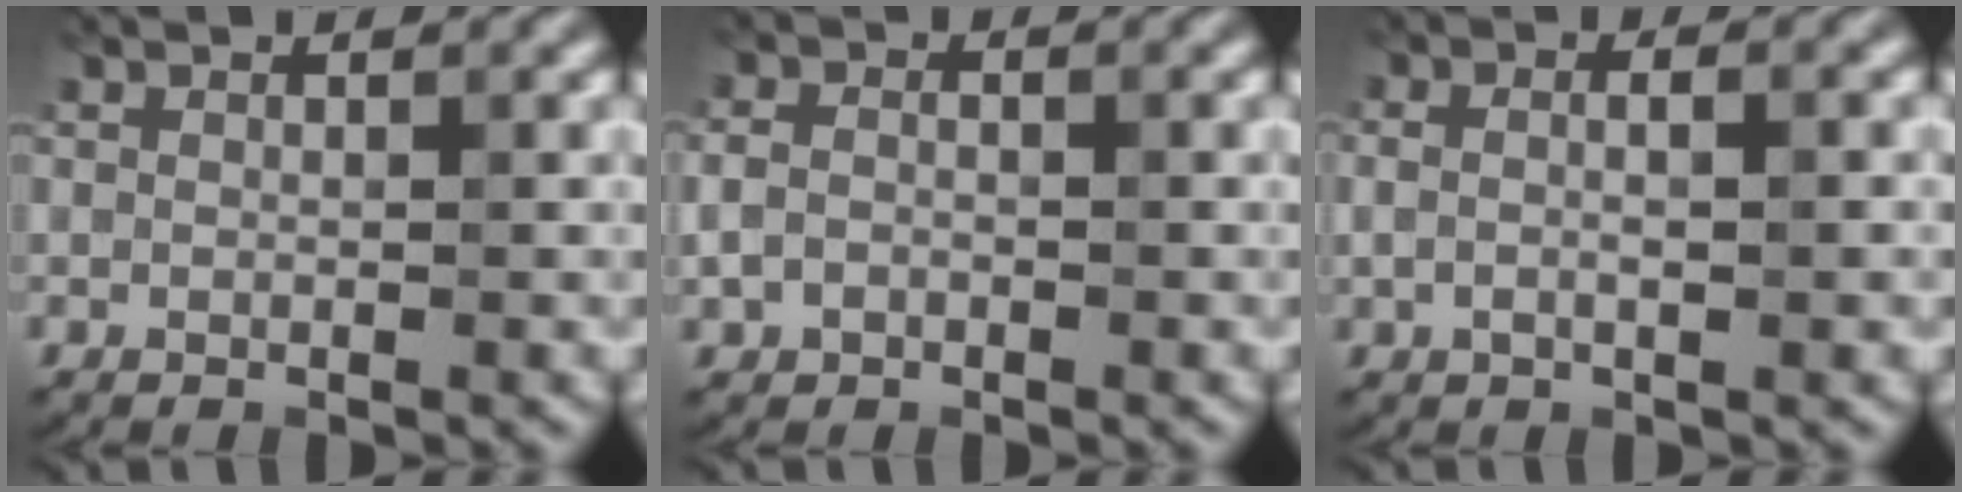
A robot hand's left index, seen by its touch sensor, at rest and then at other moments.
{"total": 1.7, "force": [-0.6, 1.3, 0.9], "torque": [-0.021, -0.001, -0.016]}
{"total": 3.3, "force": [0.2, 1.3, 3.0], "torque": [-0.046, 0.002, -0.007]}